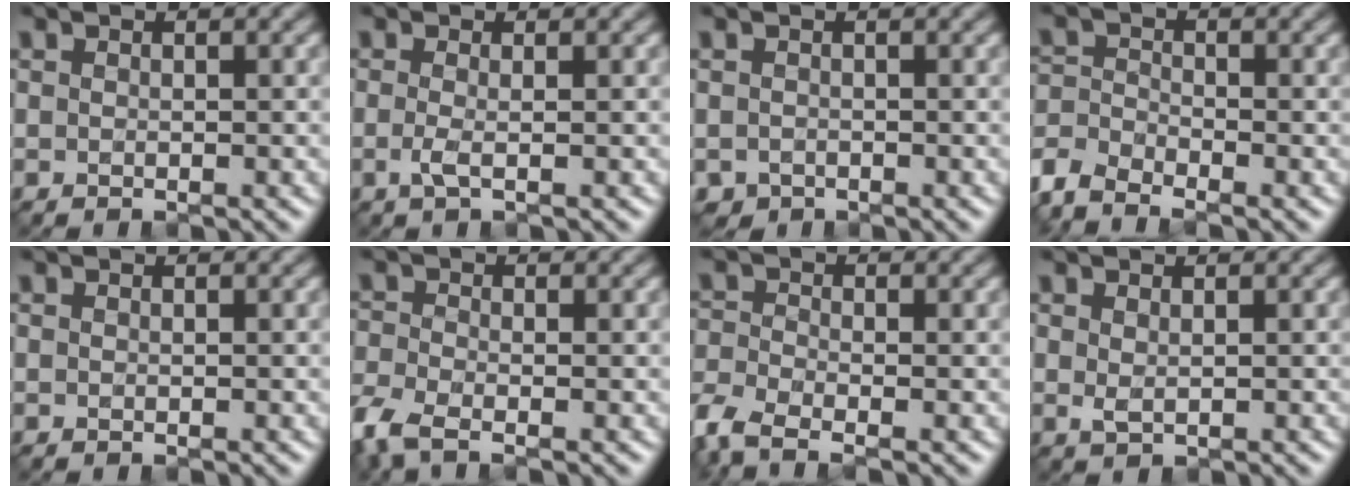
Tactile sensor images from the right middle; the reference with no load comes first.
{"total": 1.5, "force": [-0.3, 0.4, 1.4], "torque": [-0.030, -0.005, -0.008]}
{"total": 0.9, "force": [-0.7, 0.6, 0.0], "torque": [0.003, -0.007, -0.014]}
{"total": 4.4, "force": [-3.5, 1.6, 2.1], "torque": [-0.046, -0.006, -0.085]}
{"total": 0.0}
{"total": 4.0, "force": [-2.7, 1.5, 2.6], "torque": [-0.068, -0.013, -0.072]}
{"total": 4.7, "force": [-3.2, 1.9, 2.8], "torque": [-0.069, -0.011, -0.081]}
{"total": 0.9, "force": [0.3, 0.4, 0.8], "torque": [-0.018, -0.003, 0.009]}